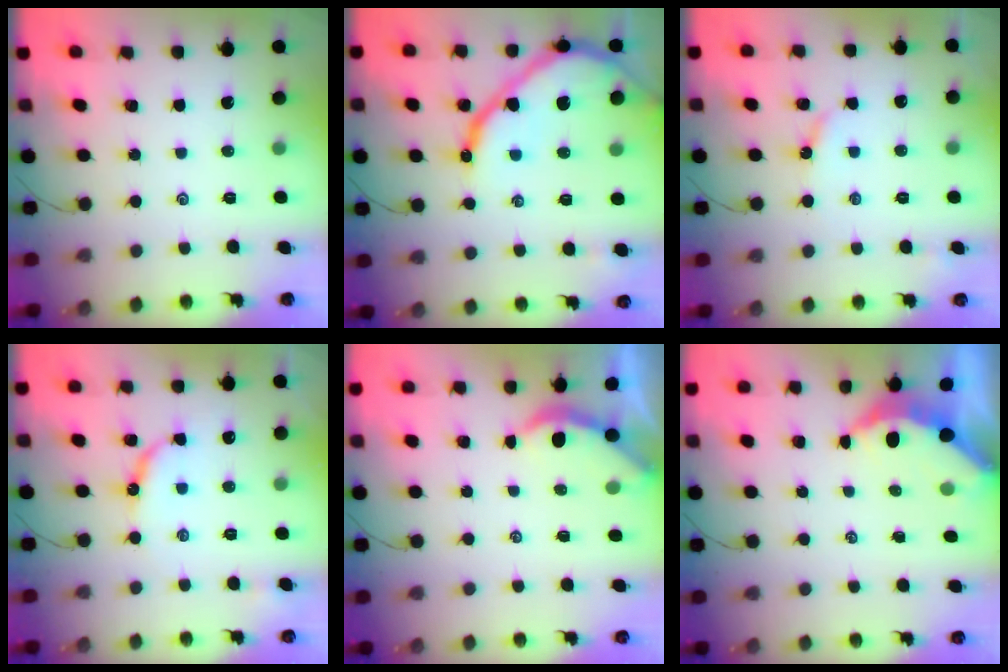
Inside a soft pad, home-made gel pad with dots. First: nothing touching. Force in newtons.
{"total": 16.4, "press": 16.3, "slide": 1.4}
{"total": 3.3, "press": 3.3, "slide": 0.3}
{"total": 8.4, "press": 8.4, "slide": 0.6}
{"total": 2.3, "press": 2.3, "slide": 0.5}
{"total": 4.4, "press": 4.4, "slide": 0.5}